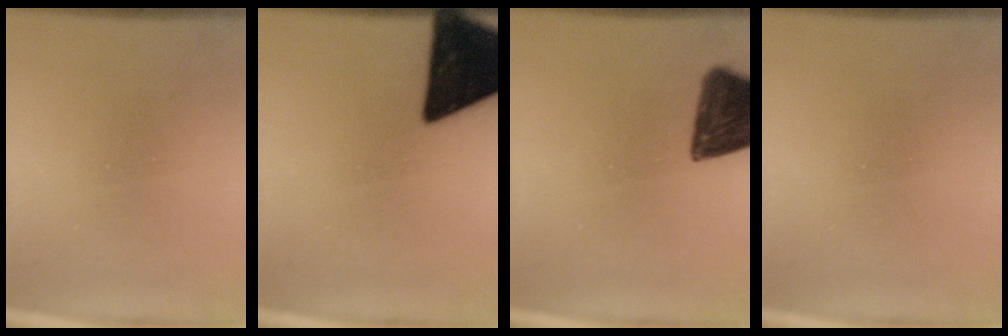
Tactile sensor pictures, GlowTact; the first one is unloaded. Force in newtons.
{"total": 19.5}
{"total": 12.7}
{"total": 0.0}